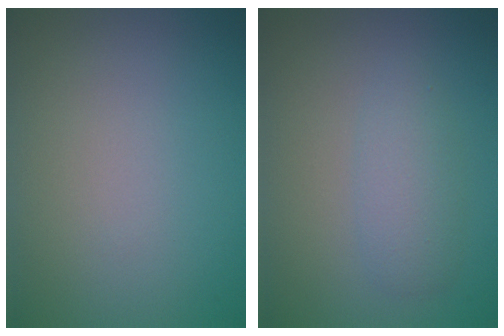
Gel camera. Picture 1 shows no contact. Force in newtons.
{"total": 2.4, "press": 2.4, "slide": 0.1}